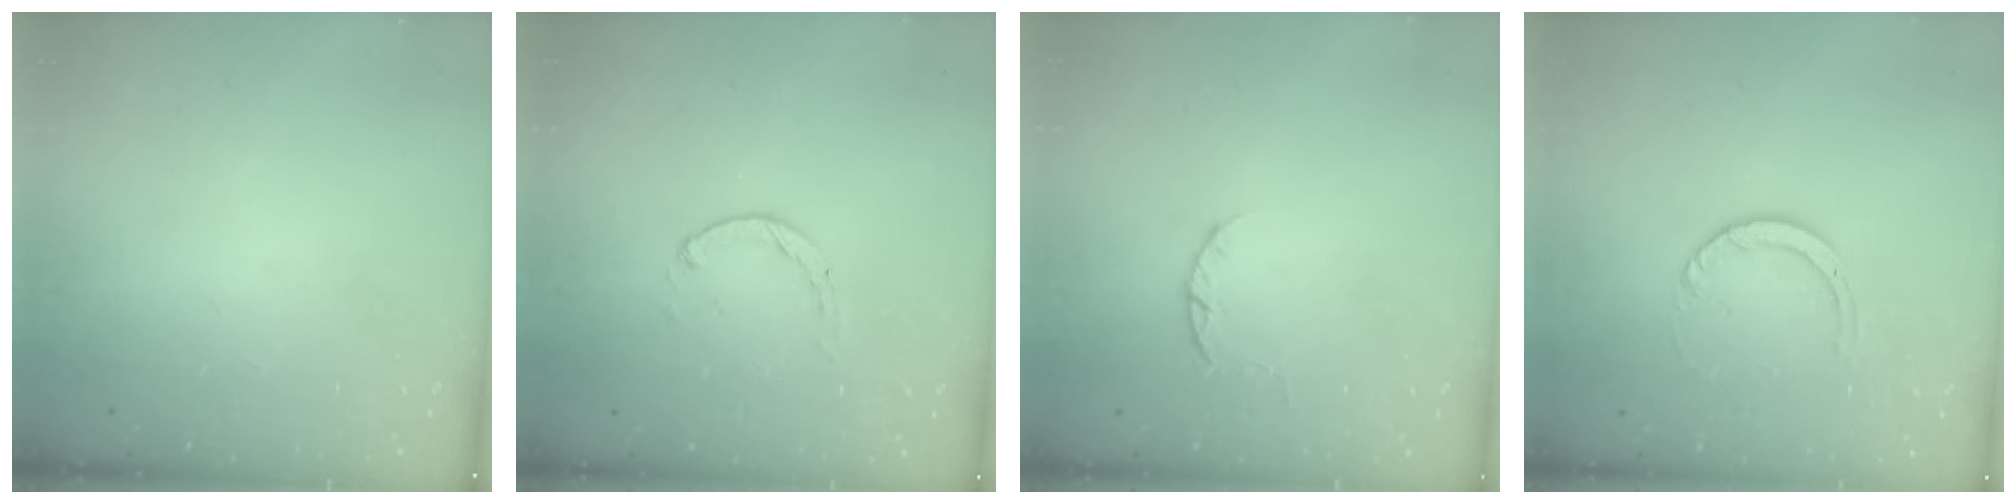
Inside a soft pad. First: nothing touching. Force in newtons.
{"total": 0.7, "press": 0.6, "slide": 0.2}
{"total": 2.5, "press": 2.4, "slide": 0.4}
{"total": 3.5, "press": 3.5, "slide": 0.3}